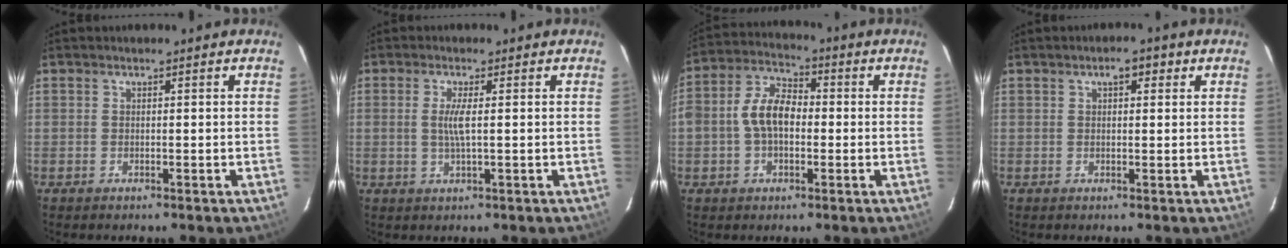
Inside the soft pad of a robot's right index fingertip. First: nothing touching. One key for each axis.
{"total": 3.3, "fx": 0.2, "fy": 0.2, "fz": 3.3, "tx": -0.066, "ty": -0.005, "tz": 0.004}
{"total": 8.9, "fx": -0.8, "fy": 5.8, "fz": 6.8, "tx": -0.136, "ty": 0.025, "tz": -0.016}
{"total": 2.7, "fx": 1.2, "fy": 1.3, "fz": 2.1, "tx": -0.030, "ty": 0.012, "tz": 0.017}